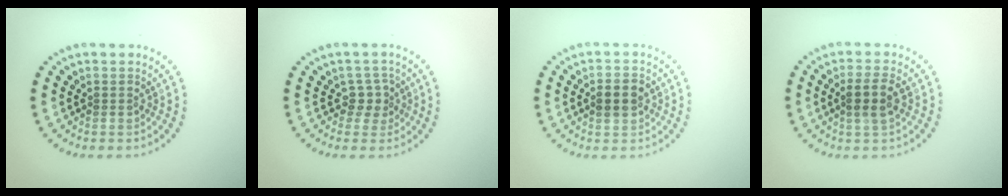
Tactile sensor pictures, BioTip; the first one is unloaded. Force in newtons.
{"total": 1.7, "press": 1.2, "slide": 1.1}
{"total": 2.6, "press": 2.6, "slide": 0.1}
{"total": 2.6, "press": 2.5, "slide": 0.9}